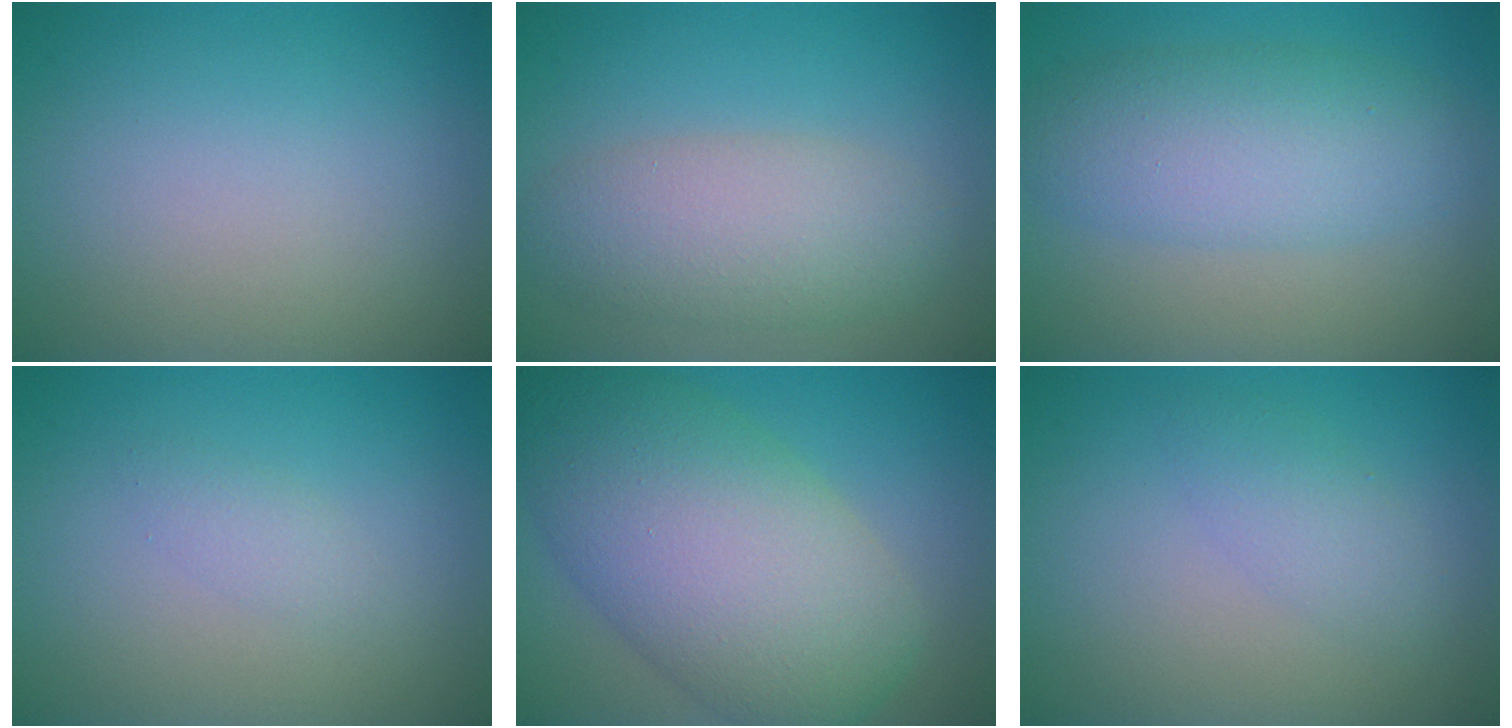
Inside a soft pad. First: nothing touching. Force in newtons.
{"total": 4.9, "press": 4.8, "slide": 0.4}
{"total": 5.6, "press": 5.6, "slide": 0.2}
{"total": 1.1, "press": 1.1, "slide": 0.1}
{"total": 11.7, "press": 11.7, "slide": 0.4}
{"total": 2.0, "press": 2.0, "slide": 0.1}